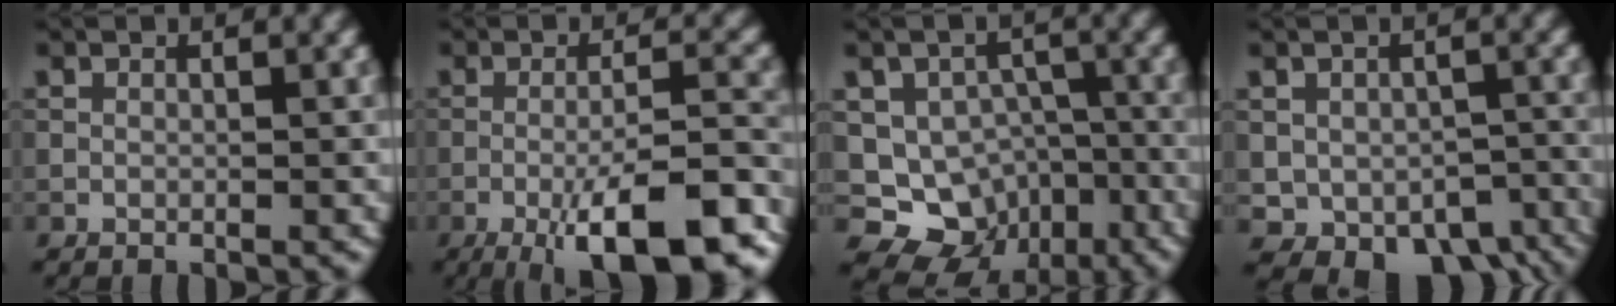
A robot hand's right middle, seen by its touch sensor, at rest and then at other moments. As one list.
[{"total": 11.0, "force": [-5.3, 2.9, 9.2], "torque": [-0.144, -0.008, -0.082]}, {"total": 9.0, "force": [-4.1, 7.1, 3.6], "torque": [-0.042, -0.004, -0.061]}, {"total": 7.4, "force": [-3.3, 5.2, 4.0], "torque": [-0.053, -0.032, -0.029]}]